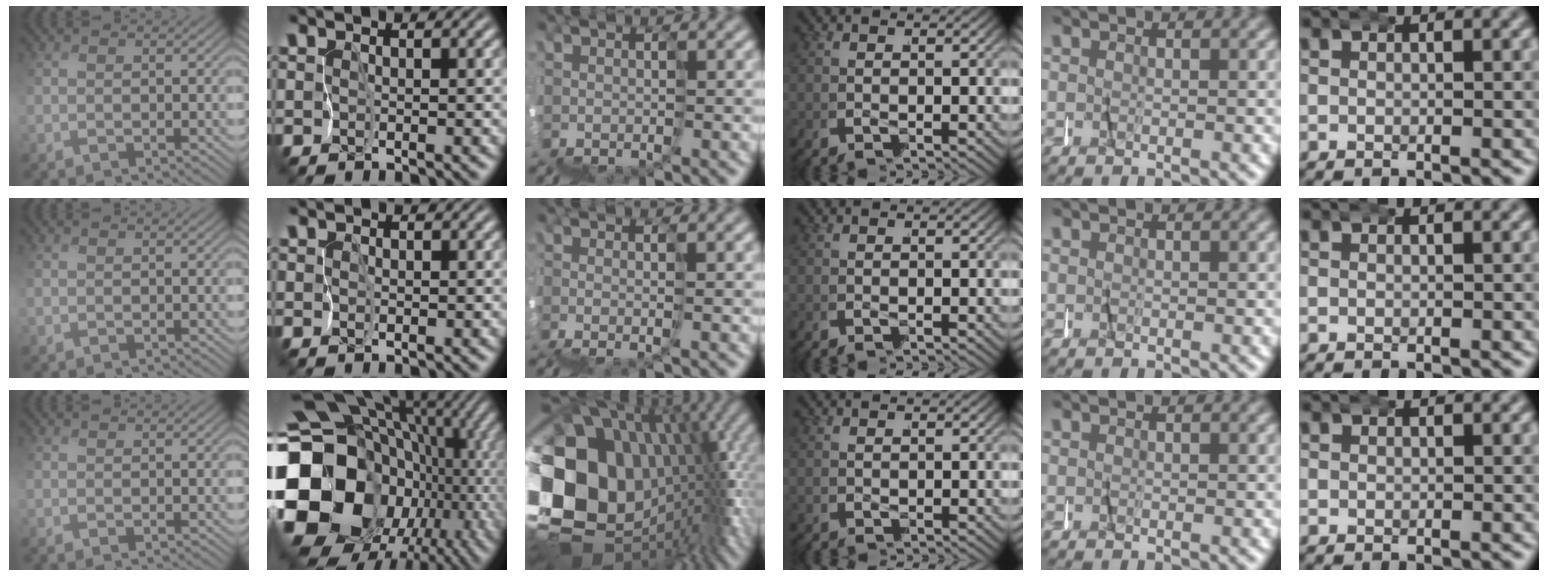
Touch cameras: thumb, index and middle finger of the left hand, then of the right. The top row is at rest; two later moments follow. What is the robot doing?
{"motion": "wrap", "object": "felt sheet"}